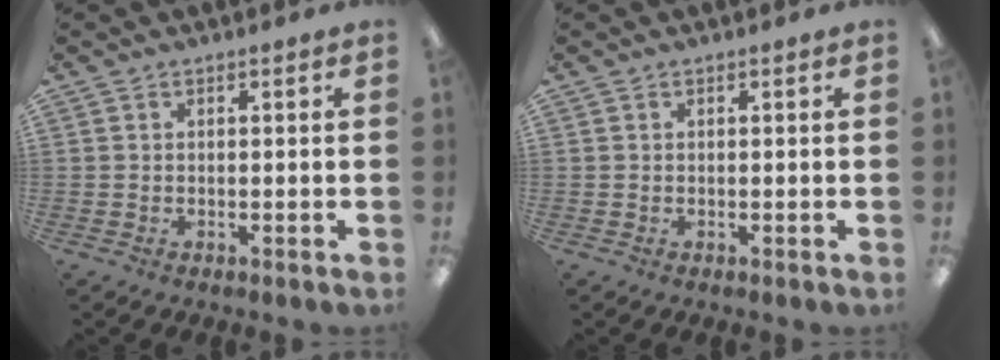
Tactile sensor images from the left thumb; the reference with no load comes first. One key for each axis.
{"total": 0.0}